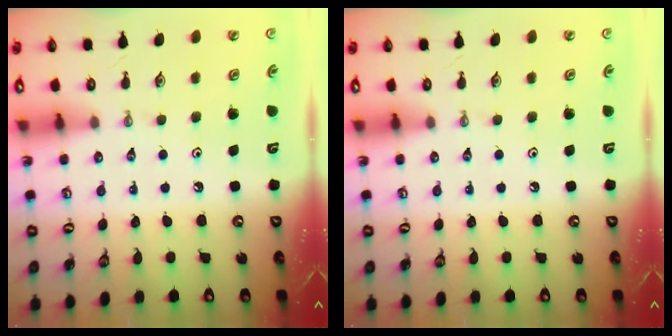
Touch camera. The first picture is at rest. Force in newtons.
{"total": 0.0}